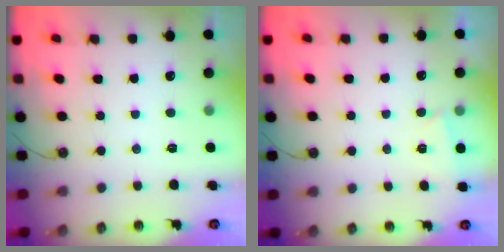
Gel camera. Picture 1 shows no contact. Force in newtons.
{"total": 1.5, "press": 1.4, "slide": 0.4}